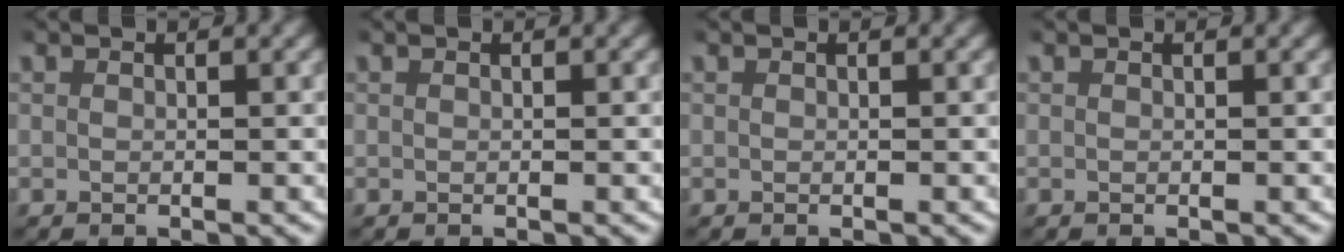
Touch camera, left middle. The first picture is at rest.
{"total": 0.0}
{"total": 0.0}
{"total": 0.0}